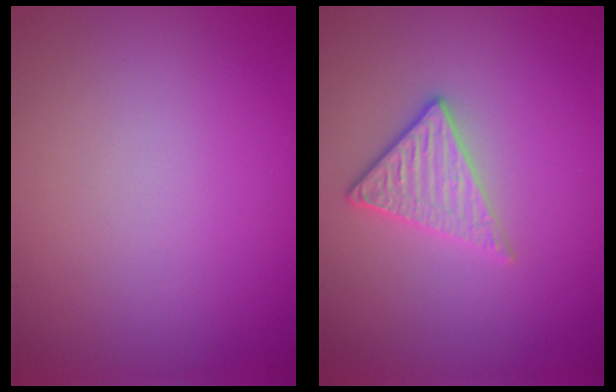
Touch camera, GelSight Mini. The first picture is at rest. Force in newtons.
{"total": 2.9, "press": 2.6, "slide": 1.3}